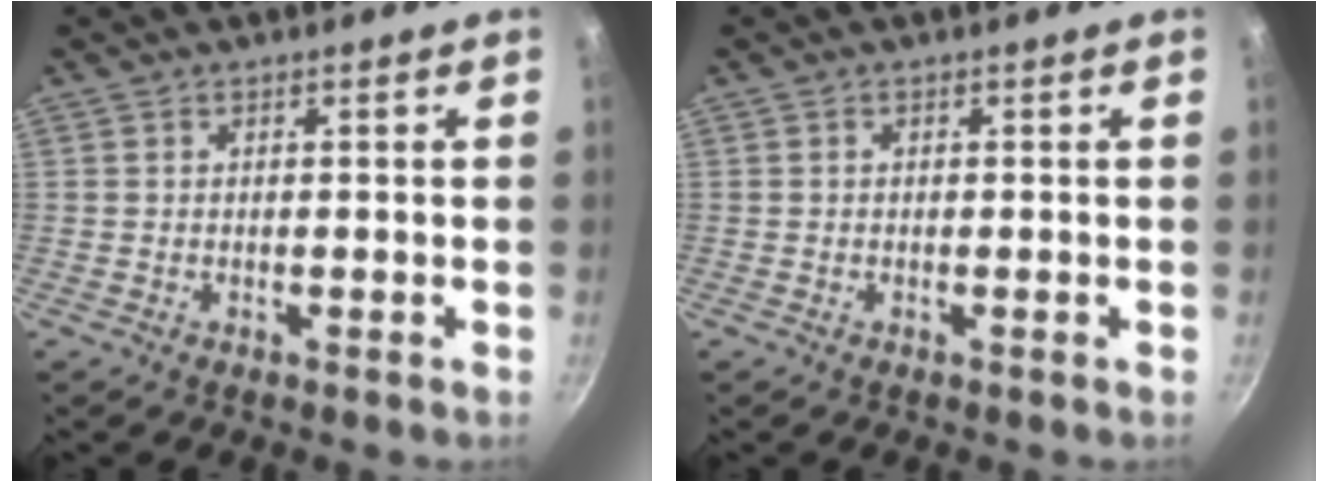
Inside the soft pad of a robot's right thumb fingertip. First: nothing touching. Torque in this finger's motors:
{"motor_torque": [-0.16, -0.04, -0.12, 0.26, -0.01]}